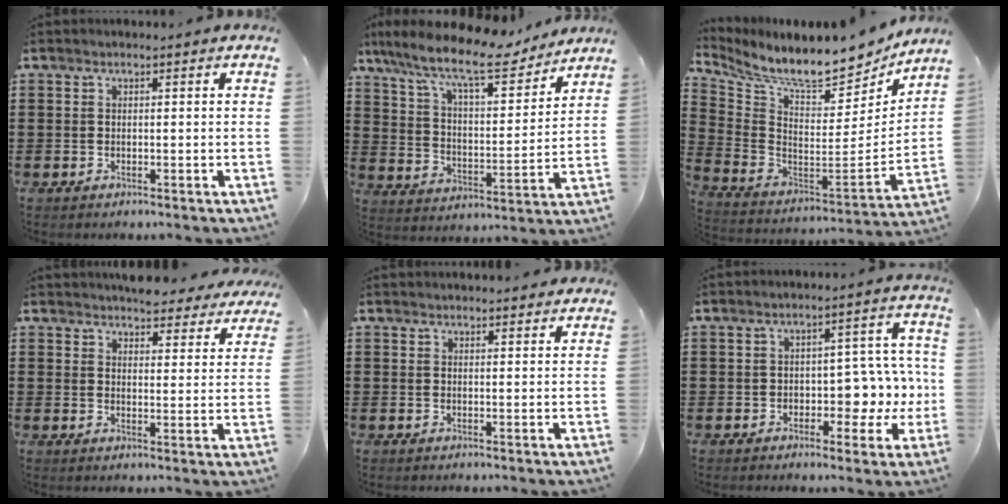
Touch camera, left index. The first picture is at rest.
{"total": 11.8, "force": [9.7, 2.1, 6.4], "torque": [-0.152, -0.051, 0.163]}
{"total": 9.5, "force": [8.4, 1.3, 4.1], "torque": [-0.112, -0.074, 0.140]}
{"total": 4.5, "force": [4.4, 0.4, 0.5], "torque": [-0.010, -0.025, 0.079]}
{"total": 1.9, "force": [1.8, 0.1, 0.3], "torque": [-0.009, 0.001, 0.036]}
{"total": 6.6, "force": [-0.6, 4.0, 5.2], "torque": [-0.076, 0.001, -0.016]}